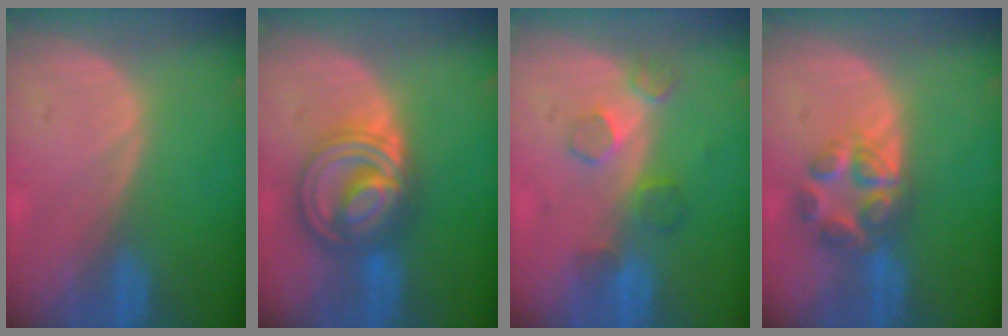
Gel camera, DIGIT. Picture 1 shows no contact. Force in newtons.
{"total": 8.9, "press": 8.9, "slide": 0.7}
{"total": 4.8, "press": 4.5, "slide": 1.5}
{"total": 6.8, "press": 5.8, "slide": 3.4}